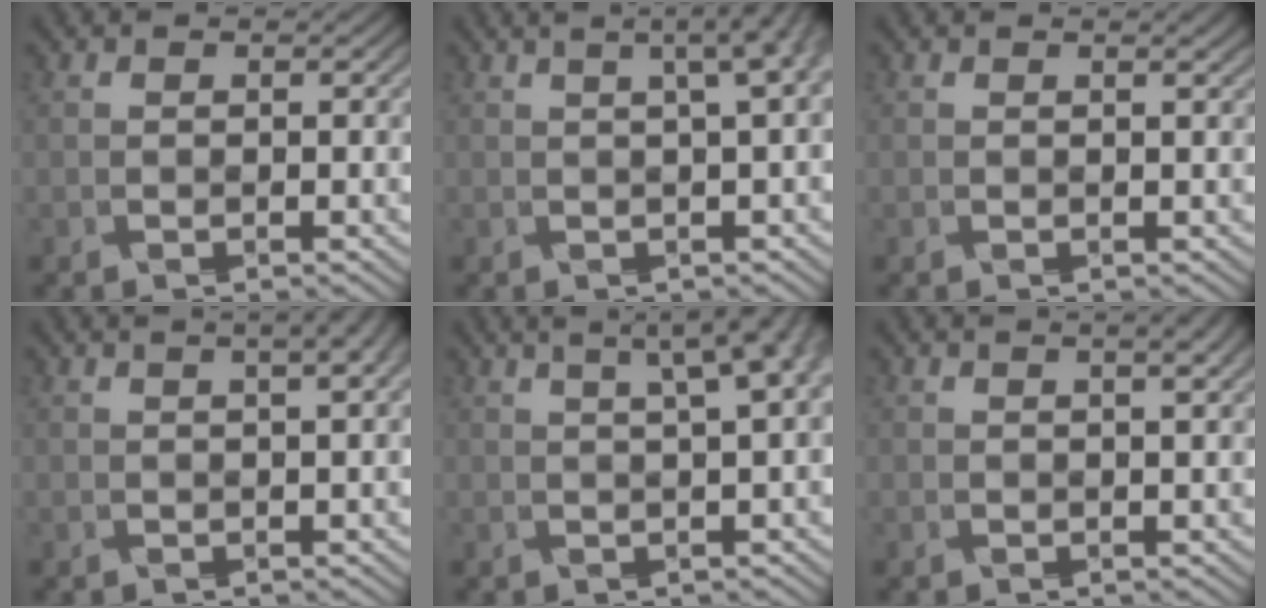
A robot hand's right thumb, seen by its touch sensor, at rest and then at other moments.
{"total": 5.5, "force": [1.3, 0.9, 5.3], "torque": [-0.084, 0.005, 0.025]}
{"total": 0.6, "force": [0.2, 0.1, 0.5], "torque": [-0.020, -0.004, 0.006]}
{"total": 3.8, "force": [1.3, 1.1, 3.4], "torque": [-0.062, 0.008, 0.029]}
{"total": 6.7, "force": [2.5, 0.9, 6.1], "torque": [-0.096, 0.014, 0.043]}
{"total": 2.0, "force": [0.8, 0.5, 1.8], "torque": [-0.039, -0.001, 0.019]}